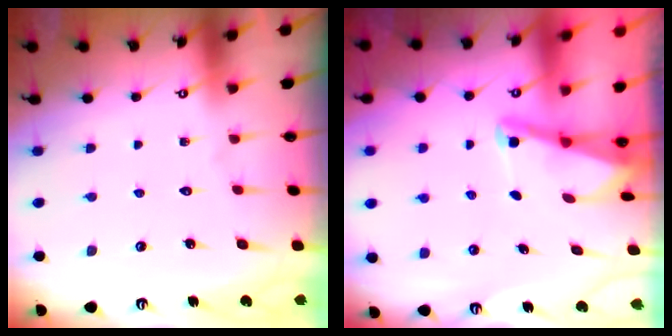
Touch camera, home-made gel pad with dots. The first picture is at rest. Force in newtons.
{"total": 2.2, "press": 2.1, "slide": 0.3}